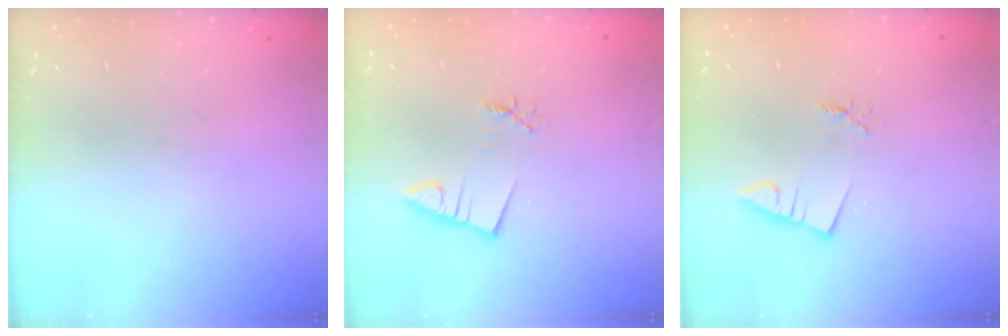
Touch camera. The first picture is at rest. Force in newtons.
{"total": 2.4, "press": 2.4, "slide": 0.3}
{"total": 1.4, "press": 1.4, "slide": 0.1}